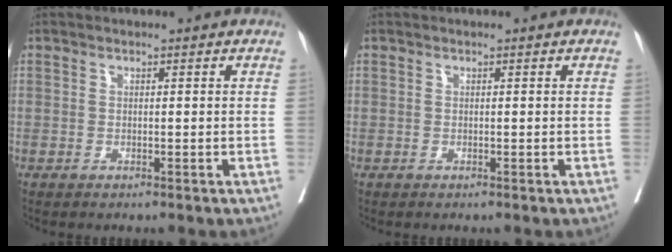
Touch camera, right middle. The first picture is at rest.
{"total": 0.0}